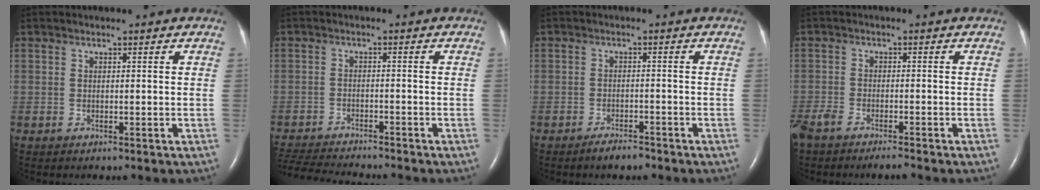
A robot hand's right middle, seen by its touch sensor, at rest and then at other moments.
{"total": 10.5, "force": [-9.9, 0.7, 3.5], "torque": [-0.059, -0.010, -0.157]}
{"total": 2.6, "force": [-2.2, 0.6, 1.2], "torque": [-0.028, -0.003, -0.035]}
{"total": 6.0, "force": [-5.0, 1.0, 3.1], "torque": [-0.062, -0.007, -0.088]}